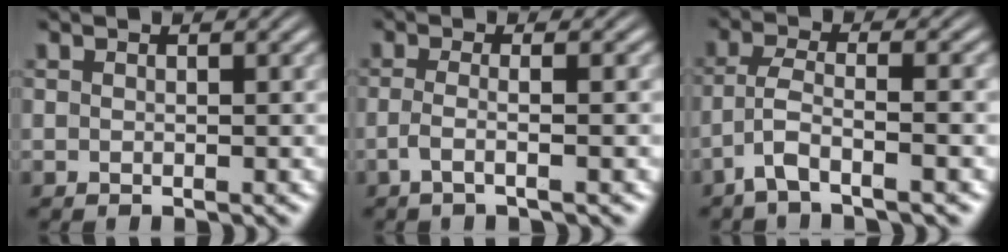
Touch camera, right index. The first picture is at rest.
{"total": 2.4, "force": [-1.3, -0.1, 2.0], "torque": [-0.052, -0.012, -0.017]}
{"total": 4.3, "force": [-2.4, 1.5, 3.2], "torque": [-0.078, -0.018, -0.034]}